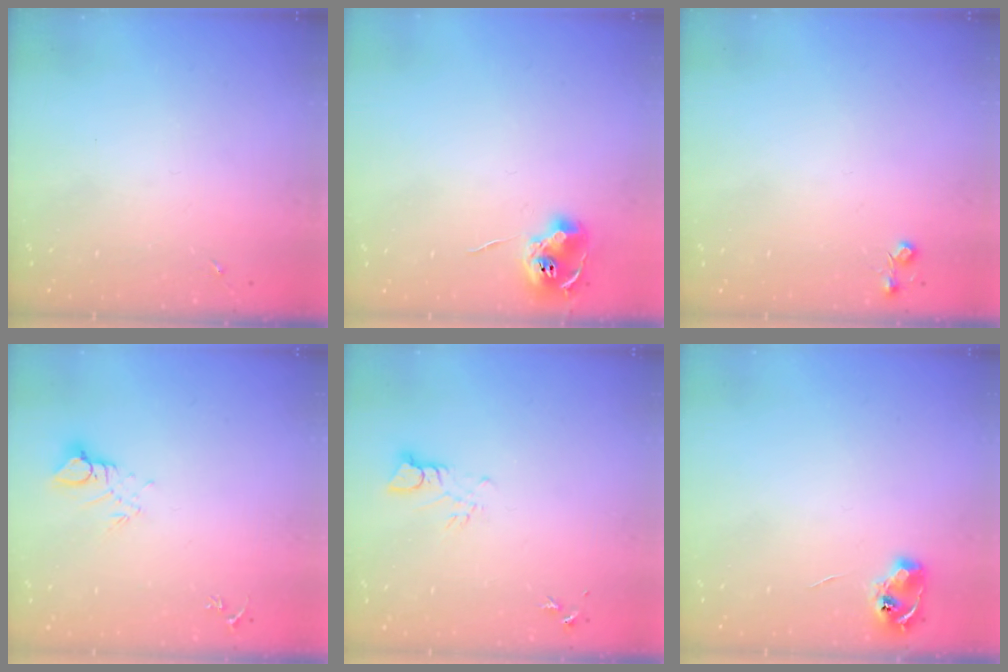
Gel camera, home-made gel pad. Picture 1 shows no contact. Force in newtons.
{"total": 8.7, "press": 8.7, "slide": 0.4}
{"total": 4.4, "press": 4.4, "slide": 0.7}
{"total": 5.0, "press": 5.0, "slide": 0.3}
{"total": 3.4, "press": 3.4, "slide": 0.2}
{"total": 6.0, "press": 6.0, "slide": 0.7}